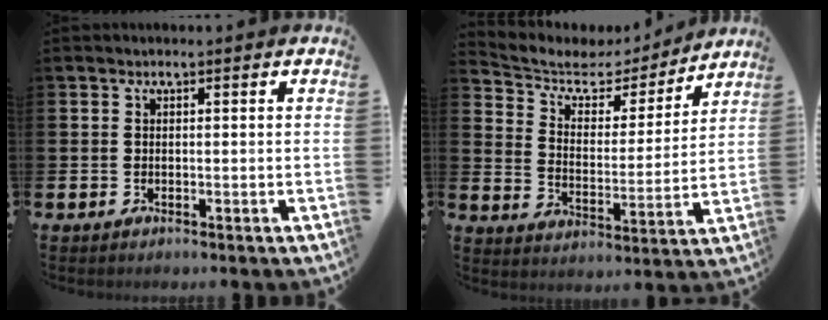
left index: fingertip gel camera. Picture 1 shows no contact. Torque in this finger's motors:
{"motor_torque": [0.46, -0.44, 0.02, 0.02]}